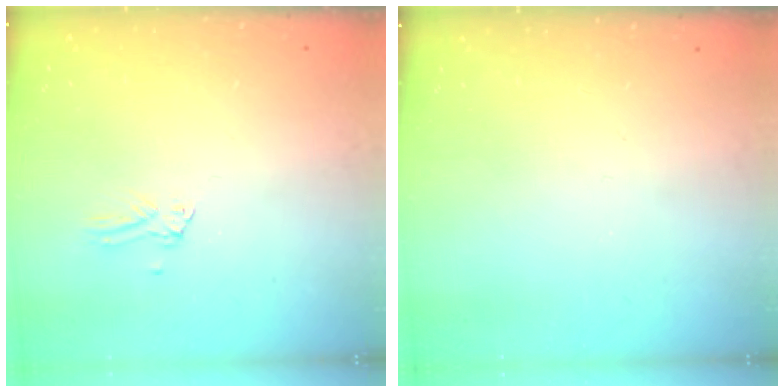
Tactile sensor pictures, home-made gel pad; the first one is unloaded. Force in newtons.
{"total": 0.0}